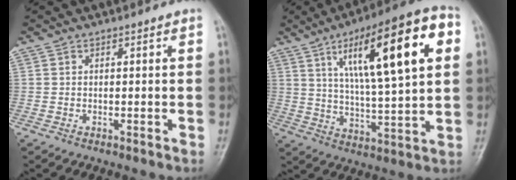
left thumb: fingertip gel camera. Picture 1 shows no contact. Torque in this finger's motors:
{"motor_torque": [2.35, 2.35, 1.46, -1.31, 0.40]}